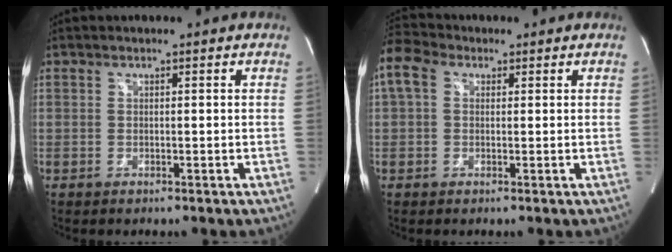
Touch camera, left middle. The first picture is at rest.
{"total": 7.0, "force": [2.5, 5.0, 4.2], "torque": [-0.112, 0.039, 0.047]}